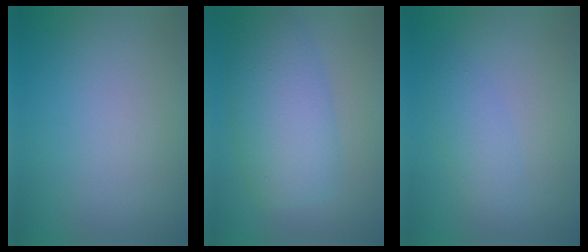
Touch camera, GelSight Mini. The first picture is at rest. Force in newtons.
{"total": 7.0, "press": 7.0, "slide": 0.2}
{"total": 2.1, "press": 2.1, "slide": 0.1}